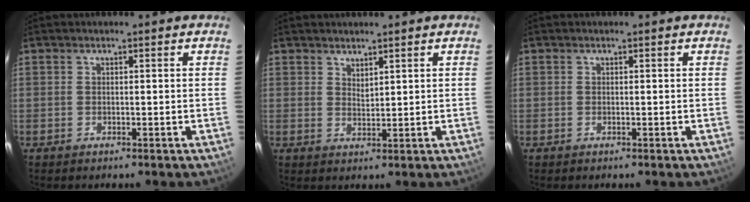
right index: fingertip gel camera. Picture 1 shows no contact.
{"total": 1.9, "force": [1.7, 0.5, 0.7], "torque": [-0.011, 0.000, 0.031]}
{"total": 0.0}